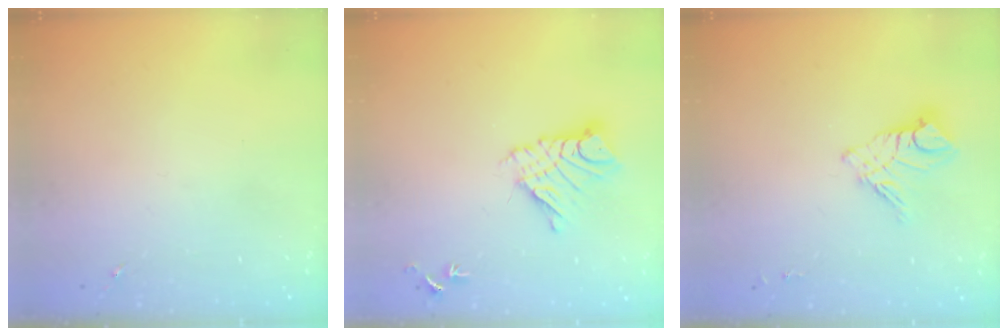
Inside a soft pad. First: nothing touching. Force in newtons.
{"total": 11.9, "press": 11.9, "slide": 1.1}
{"total": 11.3, "press": 11.3, "slide": 1.1}